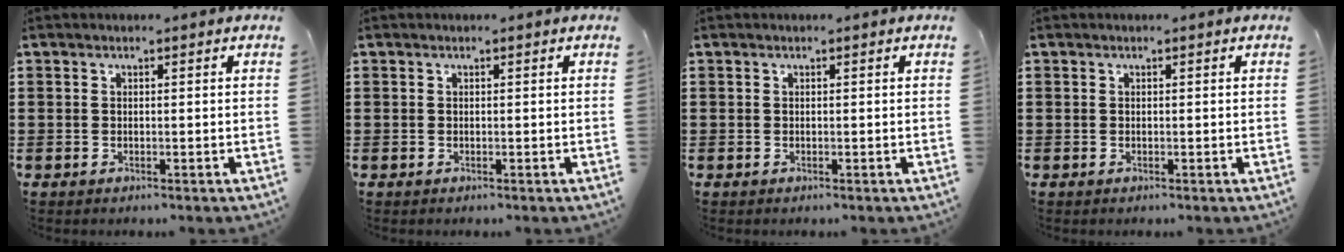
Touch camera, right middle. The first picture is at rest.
{"total": 0.0}
{"total": 0.0}
{"total": 0.0}